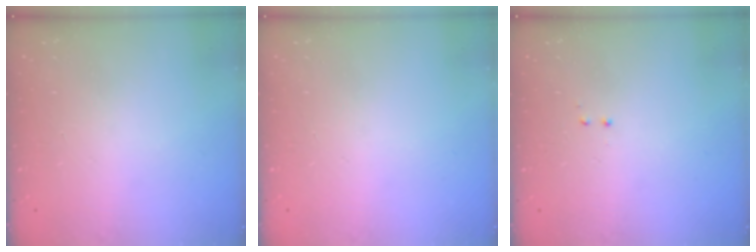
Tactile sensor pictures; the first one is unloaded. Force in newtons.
{"total": 0.0}
{"total": 0.5, "press": 0.5, "slide": 0.3}